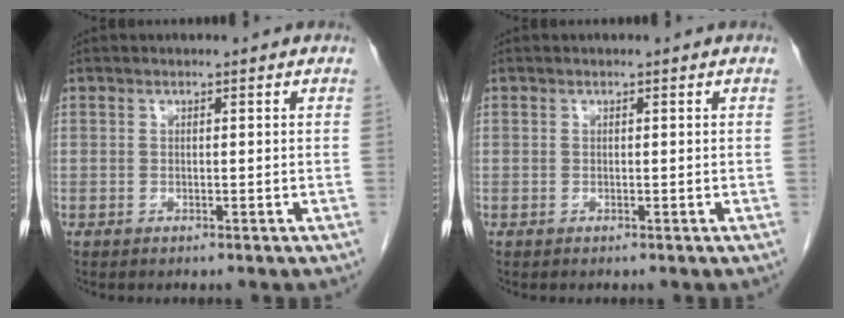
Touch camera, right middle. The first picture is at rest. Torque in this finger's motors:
{"motor_torque": [0.22, -0.04, -0.03, 0.00]}